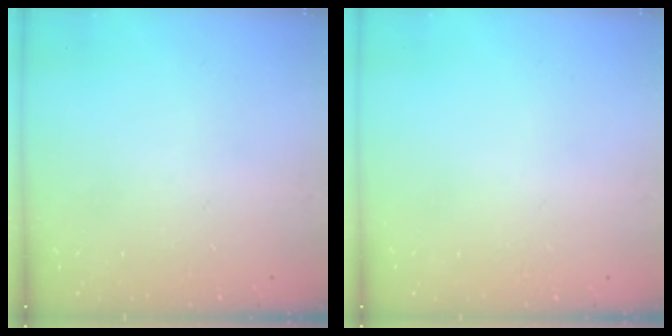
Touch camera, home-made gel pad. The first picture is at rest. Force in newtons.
{"total": 0.0}